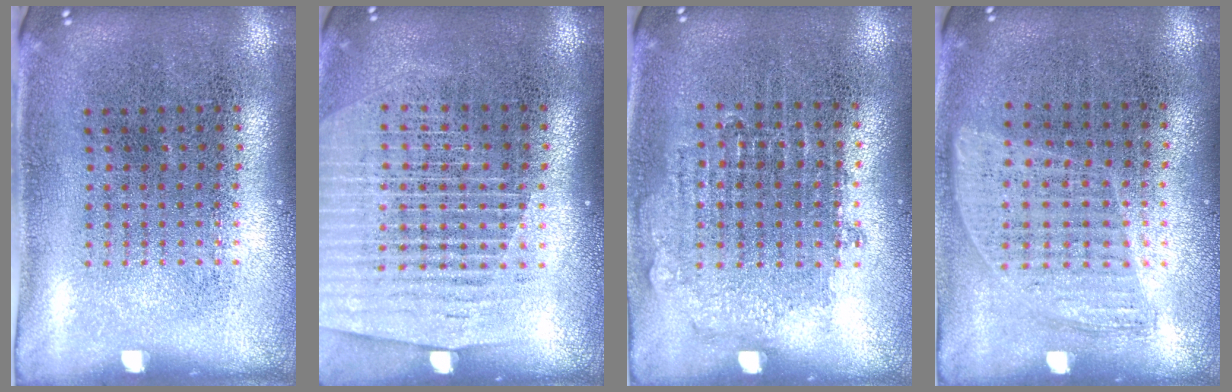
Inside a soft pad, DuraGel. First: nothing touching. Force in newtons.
{"total": 1.5, "press": 1.4, "slide": 0.5}
{"total": 0.8, "press": 0.7, "slide": 0.3}
{"total": 0.9, "press": 0.8, "slide": 0.5}